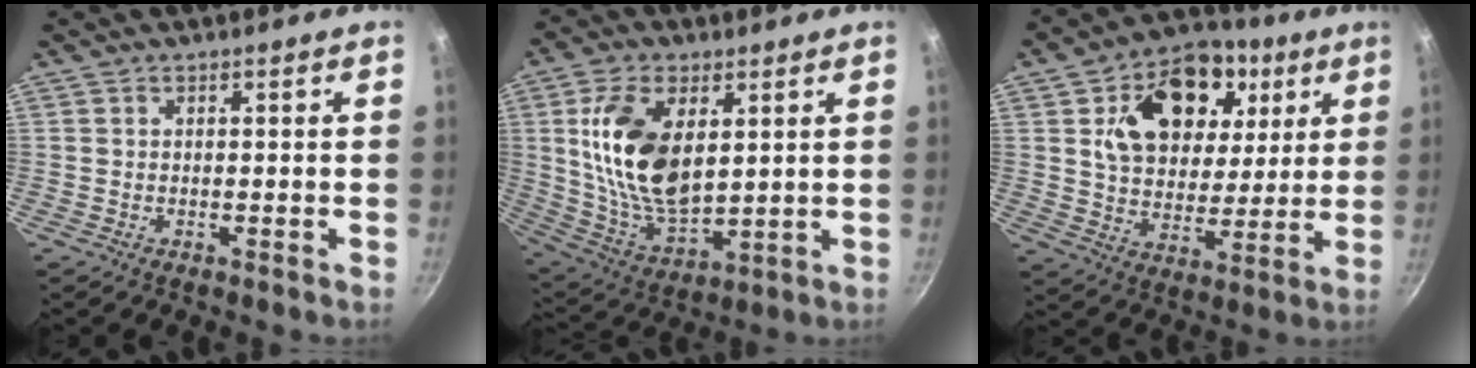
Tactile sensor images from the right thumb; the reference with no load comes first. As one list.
[{"total": 17.8, "force": [4.1, 9.9, 14.1], "torque": [-0.251, -0.022, 0.091]}, {"total": 20.6, "force": [7.1, 14.5, 12.8], "torque": [-0.181, -0.007, 0.110]}]